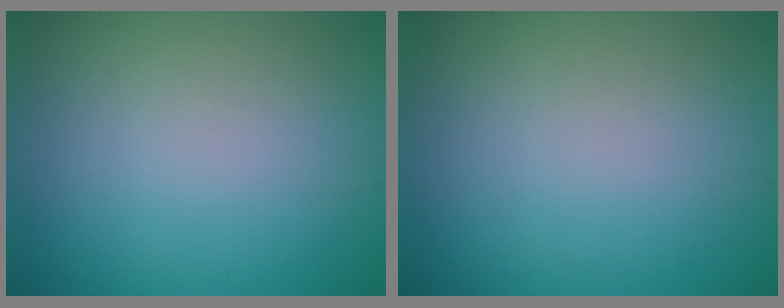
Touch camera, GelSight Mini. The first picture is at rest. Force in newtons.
{"total": 0.0}